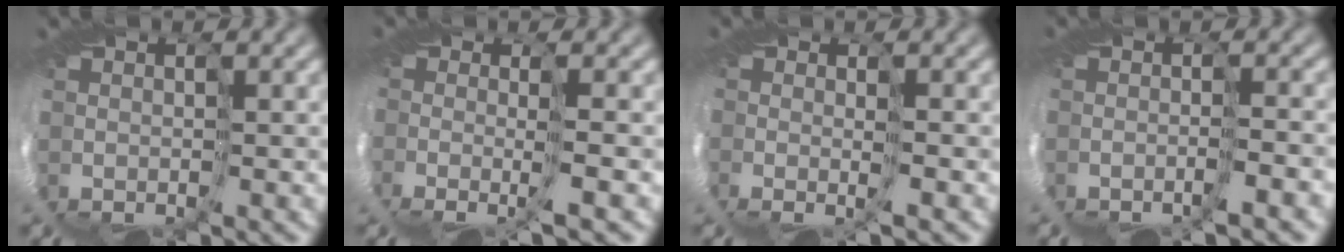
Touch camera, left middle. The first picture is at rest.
{"total": 3.0, "force": [-1.4, 0.3, 2.6], "torque": [-0.076, -0.015, -0.022]}
{"total": 2.3, "force": [-0.5, 0.8, 2.0], "torque": [-0.055, -0.012, -0.004]}
{"total": 2.3, "force": [-1.6, -0.5, 1.6], "torque": [-0.018, 0.001, -0.021]}